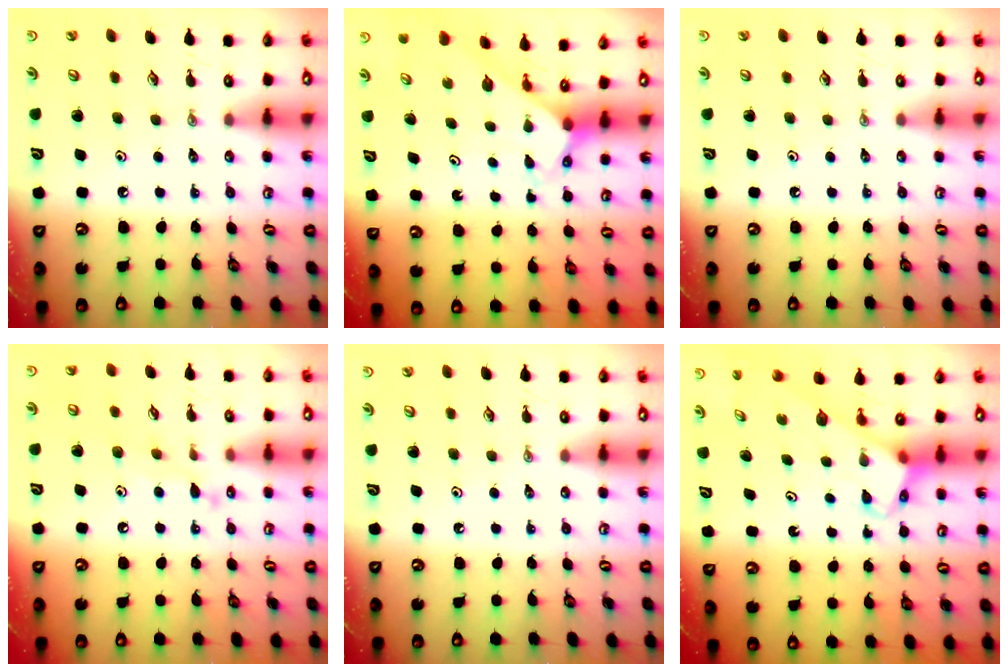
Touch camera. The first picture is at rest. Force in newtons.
{"total": 2.6, "press": 2.6, "slide": 0.2}
{"total": 0.0}
{"total": 8.3, "press": 8.2, "slide": 0.6}
{"total": 0.0}
{"total": 3.9, "press": 3.8, "slide": 0.2}